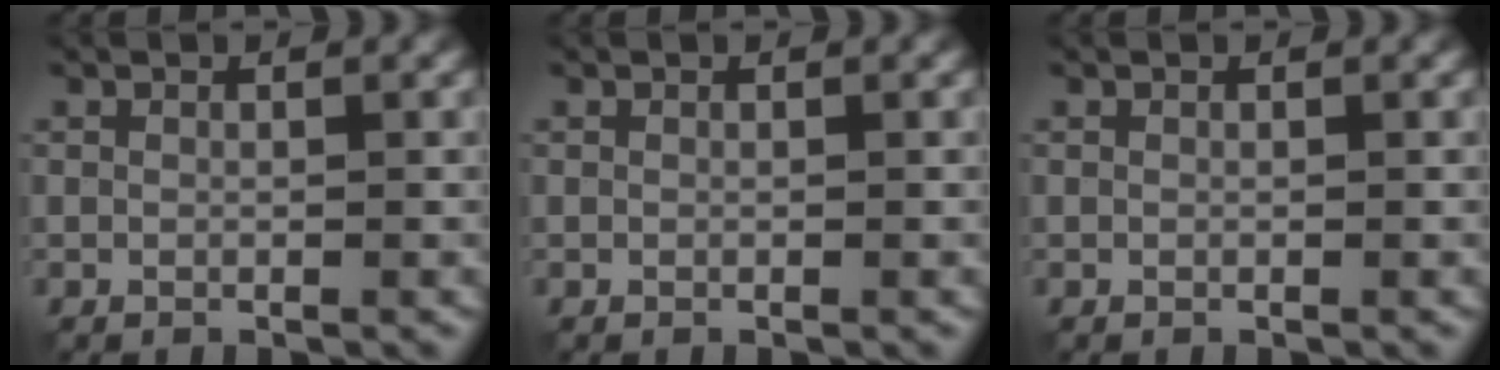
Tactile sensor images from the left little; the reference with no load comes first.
{"total": 0.0}
{"total": 0.0}